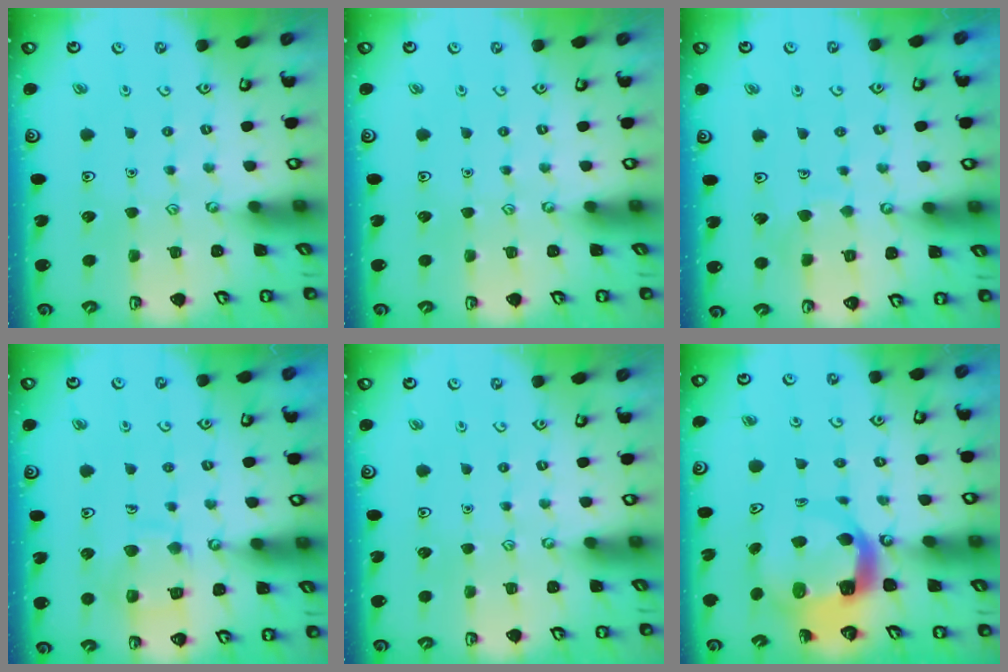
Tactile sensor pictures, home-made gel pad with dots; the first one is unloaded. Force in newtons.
{"total": 0.0}
{"total": 5.4, "press": 5.4, "slide": 0.5}
{"total": 10.1, "press": 10.1, "slide": 0.6}
{"total": 0.0}
{"total": 8.4, "press": 8.3, "slide": 1.0}